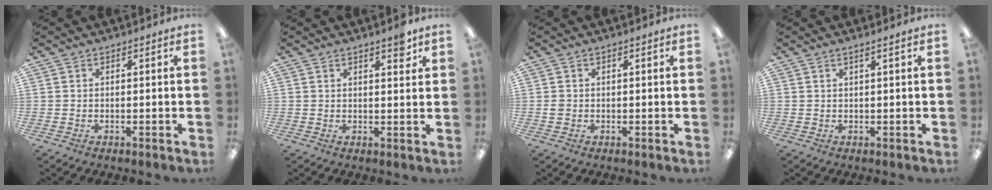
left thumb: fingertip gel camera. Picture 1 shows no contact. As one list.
[{"total": 4.2, "force": [2.9, 1.2, 2.8], "torque": [-0.028, -0.017, 0.042]}, {"total": 0.9, "force": [-0.1, 0.8, 0.4], "torque": [-0.008, 0.004, -0.004]}, {"total": 1.2, "force": [0.6, 0.0, 1.0], "torque": [-0.019, -0.002, 0.011]}]